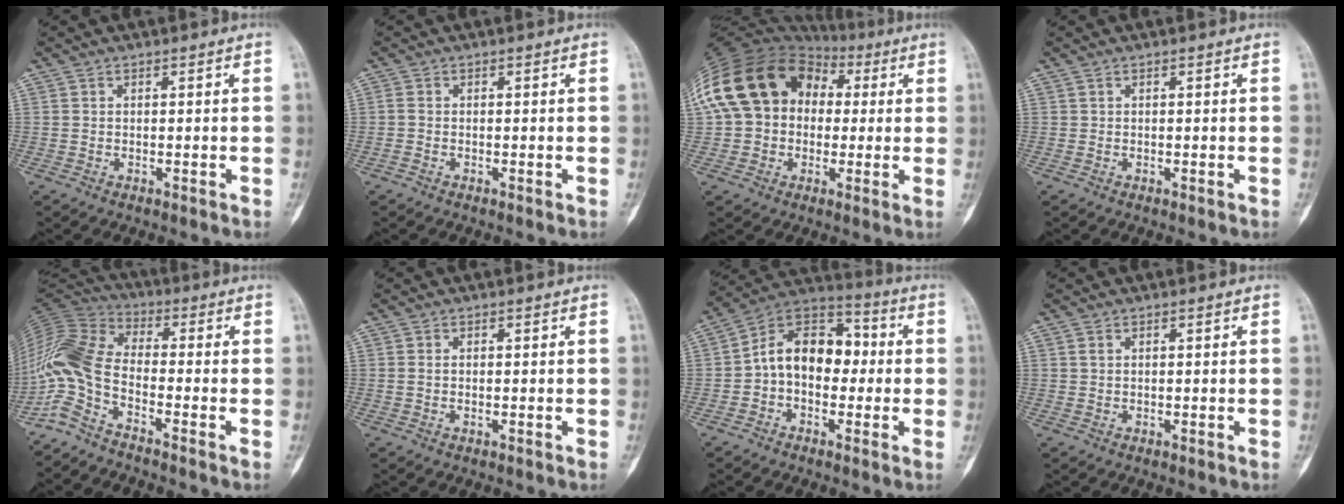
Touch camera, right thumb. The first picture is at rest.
{"total": 1.0, "force": [-0.3, 0.6, 0.7], "torque": [-0.020, -0.001, -0.010]}
{"total": 20.8, "force": [4.0, 16.1, 12.5], "torque": [-0.252, 0.062, 0.072]}
{"total": 0.0}
{"total": 10.8, "force": [-4.9, 4.4, 8.7], "torque": [-0.194, 0.053, -0.117]}
{"total": 1.0, "force": [0.0, 0.4, 0.9], "torque": [-0.025, 0.000, 0.002]}
{"total": 13.6, "force": [-0.3, 9.2, 10.0], "torque": [-0.129, 0.044, -0.021]}
{"total": 0.8, "force": [0.3, 0.5, 0.6], "torque": [-0.014, 0.004, 0.007]}